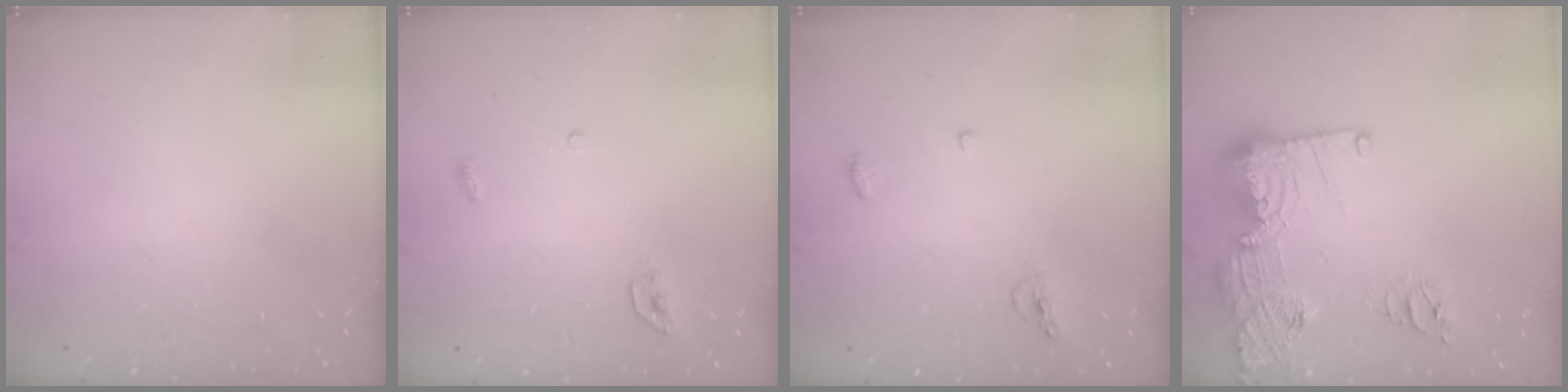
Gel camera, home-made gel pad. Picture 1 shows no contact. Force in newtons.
{"total": 3.4, "press": 3.3, "slide": 0.3}
{"total": 4.8, "press": 4.7, "slide": 0.8}
{"total": 18.4, "press": 18.3, "slide": 1.7}